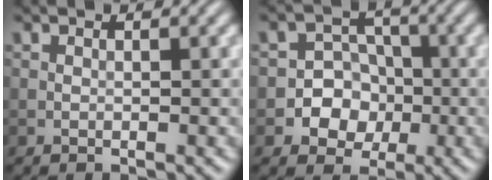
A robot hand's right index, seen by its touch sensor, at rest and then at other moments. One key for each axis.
{"total": 5.2, "fx": -1.4, "fy": 4.8, "fz": 1.5, "tx": 0.008, "ty": 0.017, "tz": -0.044}